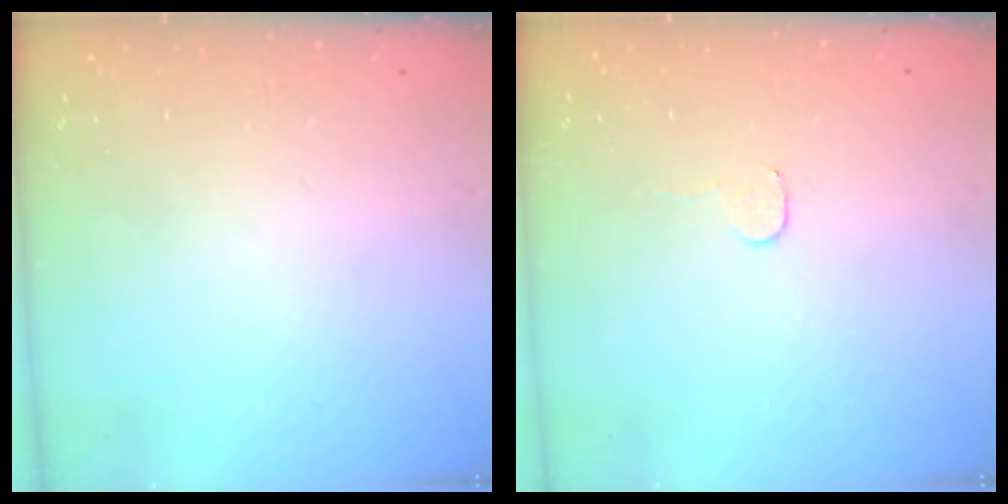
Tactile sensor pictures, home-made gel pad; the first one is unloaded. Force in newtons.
{"total": 2.8, "press": 2.8, "slide": 0.2}